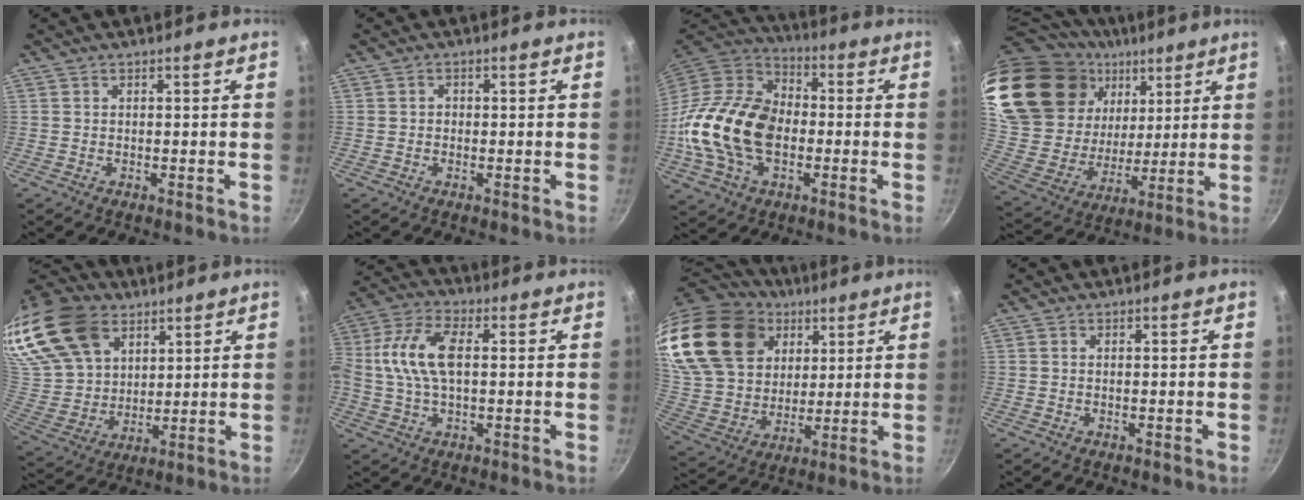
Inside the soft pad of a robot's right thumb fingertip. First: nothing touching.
{"total": 0.9, "force": [-0.1, 0.8, 0.4], "torque": [-0.005, 0.004, -0.003]}
{"total": 21.7, "force": [-2.9, 14.8, 15.6], "torque": [-0.277, 0.033, -0.062]}
{"total": 29.9, "force": [15.9, 18.9, 16.8], "torque": [-0.319, -0.029, 0.306]}
{"total": 26.3, "force": [14.8, 17.4, 12.9], "torque": [-0.281, -0.019, 0.288]}
{"total": 12.3, "force": [1.2, 6.7, 10.2], "torque": [-0.206, 0.026, 0.008]}
{"total": 28.7, "force": [14.6, 20.1, 14.2], "torque": [-0.281, -0.022, 0.288]}
{"total": 0.0}